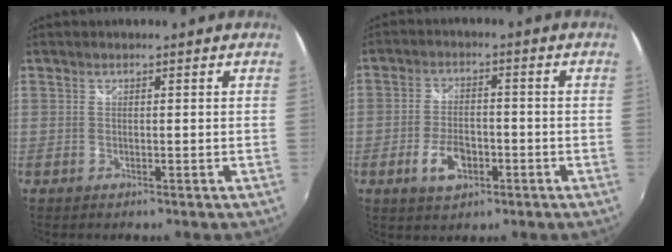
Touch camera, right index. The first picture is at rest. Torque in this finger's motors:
{"motor_torque": [1.09, 0.00, 0.27, 0.05]}